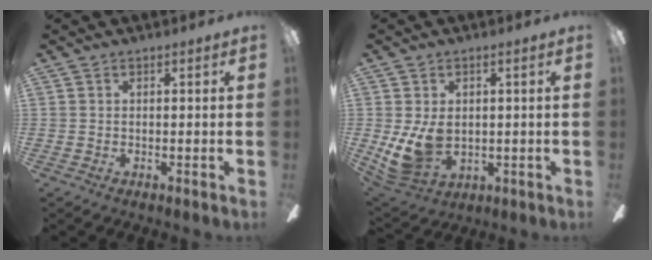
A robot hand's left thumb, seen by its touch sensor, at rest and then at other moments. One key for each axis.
{"total": 8.5, "fx": 0.3, "fy": 6.0, "fz": 6.1, "tx": -0.125, "ty": -0.005, "tz": 0.008}